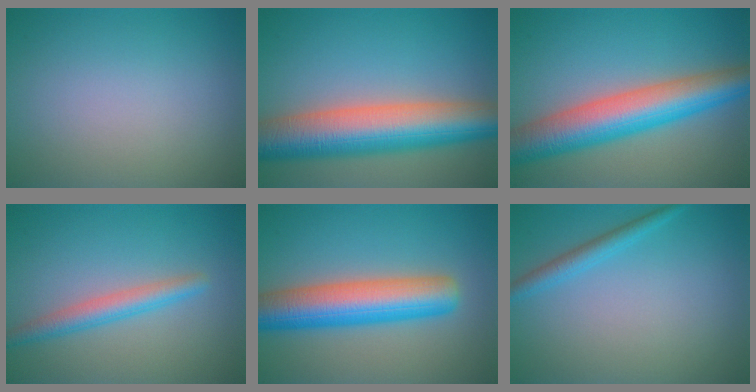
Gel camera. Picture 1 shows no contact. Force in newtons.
{"total": 10.8, "press": 10.7, "slide": 0.5}
{"total": 9.0, "press": 8.9, "slide": 0.1}
{"total": 2.8, "press": 2.8, "slide": 0.1}
{"total": 8.4, "press": 8.3, "slide": 0.3}
{"total": 1.9, "press": 1.9, "slide": 0.2}